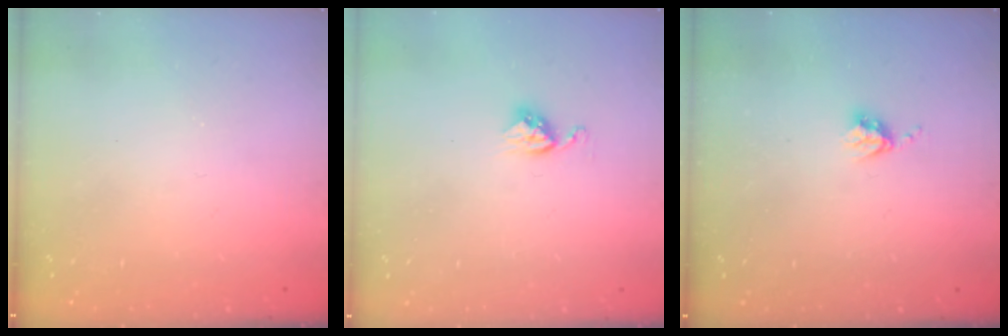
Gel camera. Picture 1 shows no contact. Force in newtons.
{"total": 3.5, "press": 3.5, "slide": 0.5}
{"total": 3.8, "press": 3.8, "slide": 0.4}